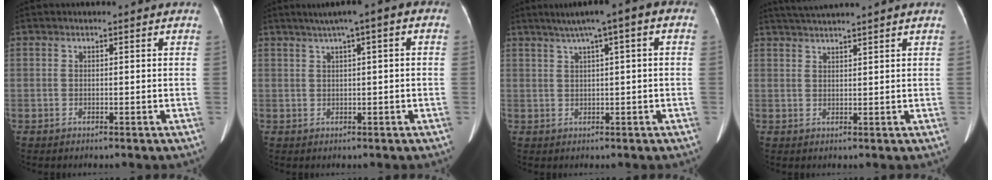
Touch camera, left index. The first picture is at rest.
{"total": 5.5, "force": [2.4, 1.0, 4.8], "torque": [-0.073, 0.028, 0.031]}
{"total": 7.1, "force": [3.1, 1.2, 6.3], "torque": [-0.099, 0.034, 0.042]}
{"total": 5.4, "force": [4.8, -1.4, 2.2], "torque": [-0.036, 0.022, 0.082]}